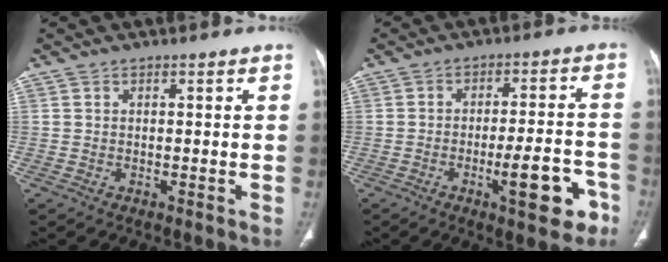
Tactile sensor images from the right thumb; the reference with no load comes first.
{"total": 10.8, "force": [-5.0, 3.1, 9.0], "torque": [-0.118, 0.031, -0.066]}